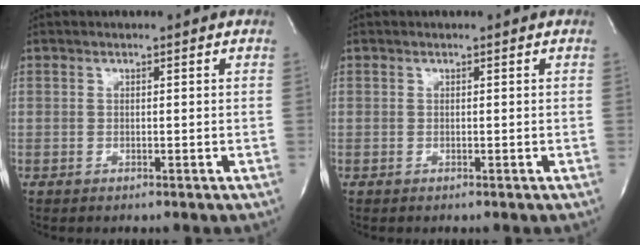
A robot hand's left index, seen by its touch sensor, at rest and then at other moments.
{"total": 0.0}